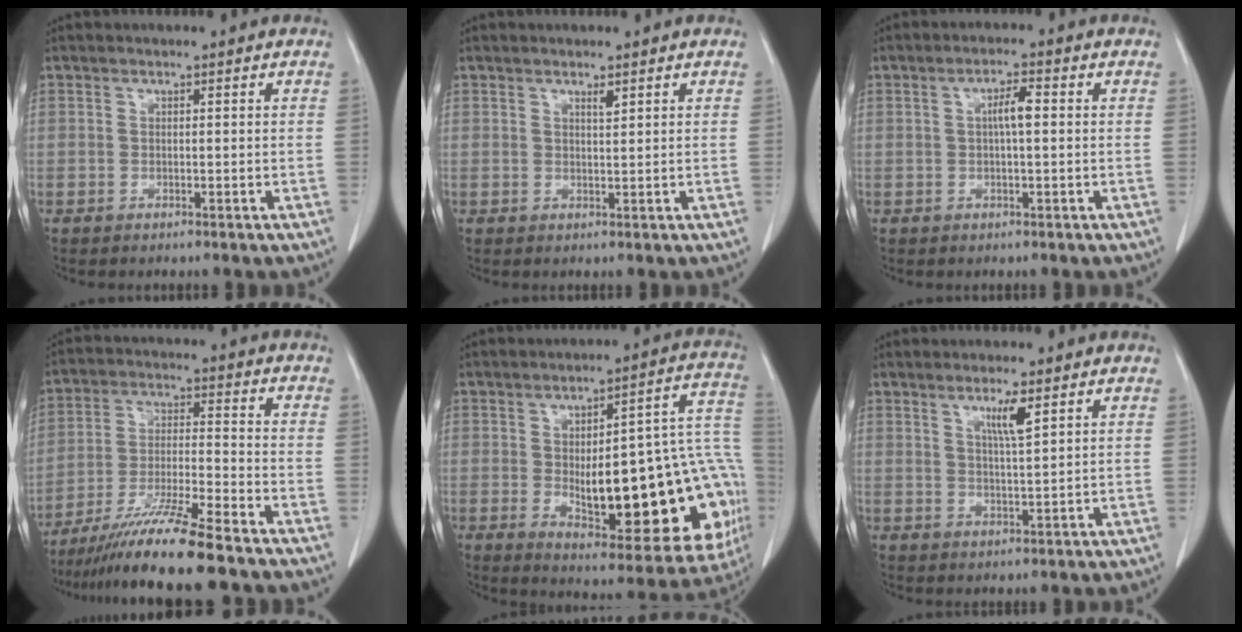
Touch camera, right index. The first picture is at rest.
{"total": 1.2, "force": [0.8, 0.1, 0.9], "torque": [-0.018, -0.004, 0.015]}
{"total": 3.4, "force": [0.3, 0.5, 3.3], "torque": [-0.061, 0.006, 0.004]}
{"total": 12.8, "force": [-10.2, -1.1, 7.7], "torque": [-0.135, -0.025, -0.181]}
{"total": 27.8, "force": [-4.1, 8.1, 26.2], "torque": [-0.255, 0.030, -0.029]}
{"total": 4.0, "force": [2.1, -0.1, 3.4], "torque": [-0.063, -0.006, 0.039]}